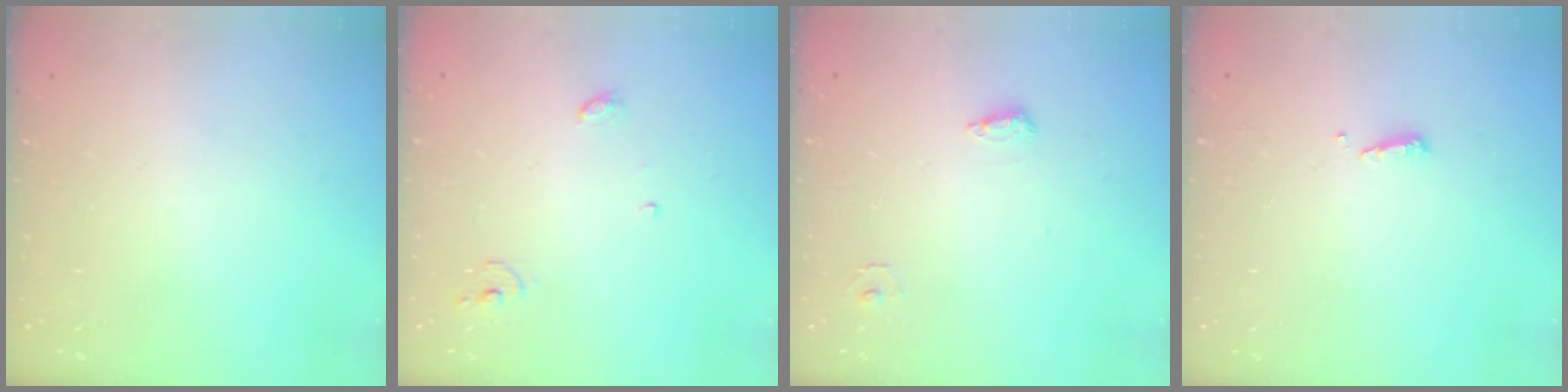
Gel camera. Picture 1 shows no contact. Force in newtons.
{"total": 4.2, "press": 4.2, "slide": 0.2}
{"total": 6.2, "press": 6.0, "slide": 1.2}
{"total": 3.7, "press": 3.6, "slide": 0.6}